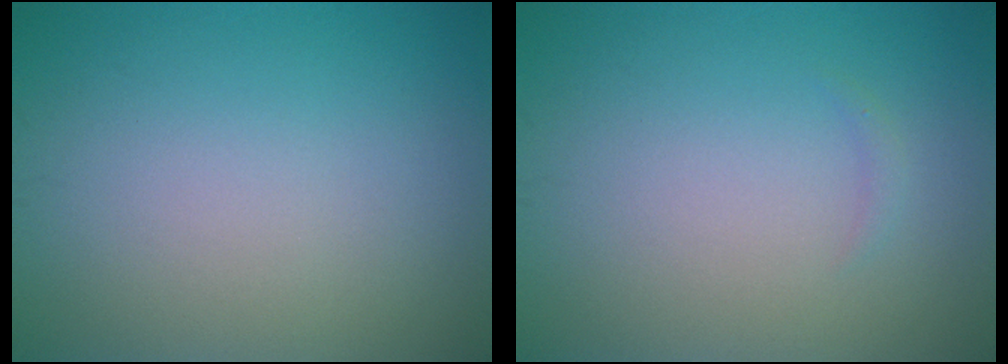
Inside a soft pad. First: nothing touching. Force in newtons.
{"total": 0.5, "press": 0.5, "slide": 0.1}